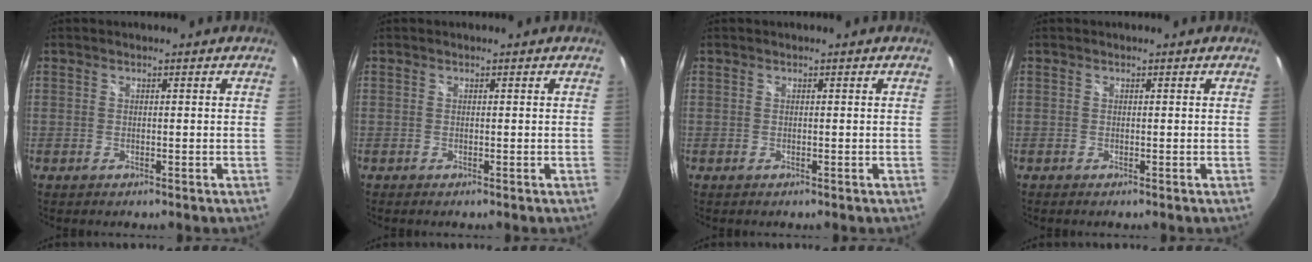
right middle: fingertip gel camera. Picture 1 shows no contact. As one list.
[{"total": 0.0}, {"total": 0.0}, {"total": 0.0}]